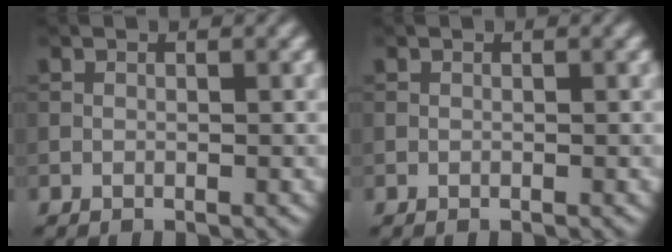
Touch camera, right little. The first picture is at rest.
{"total": 0.0}